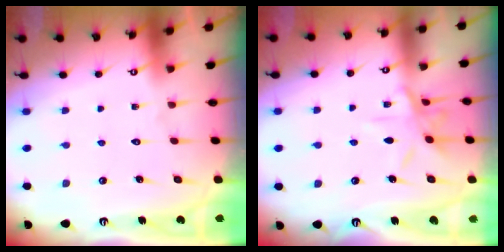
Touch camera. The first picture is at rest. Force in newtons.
{"total": 8.5, "press": 8.5, "slide": 0.6}